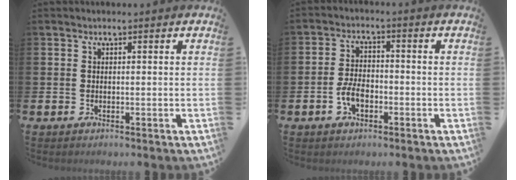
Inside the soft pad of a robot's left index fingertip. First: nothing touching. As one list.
[{"total": 4.0, "force": [-1.5, 2.2, 3.0], "torque": [-0.056, 0.002, -0.030]}]